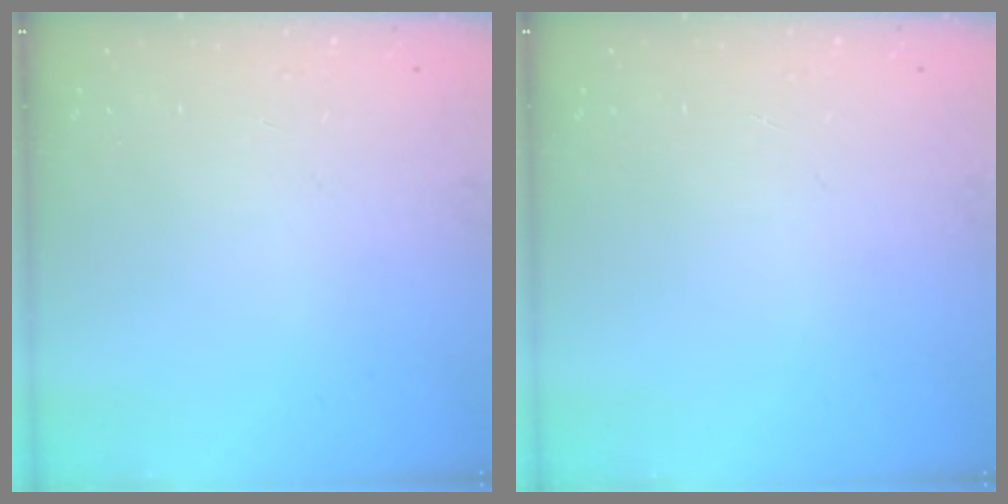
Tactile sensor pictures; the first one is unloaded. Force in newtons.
{"total": 0.0}